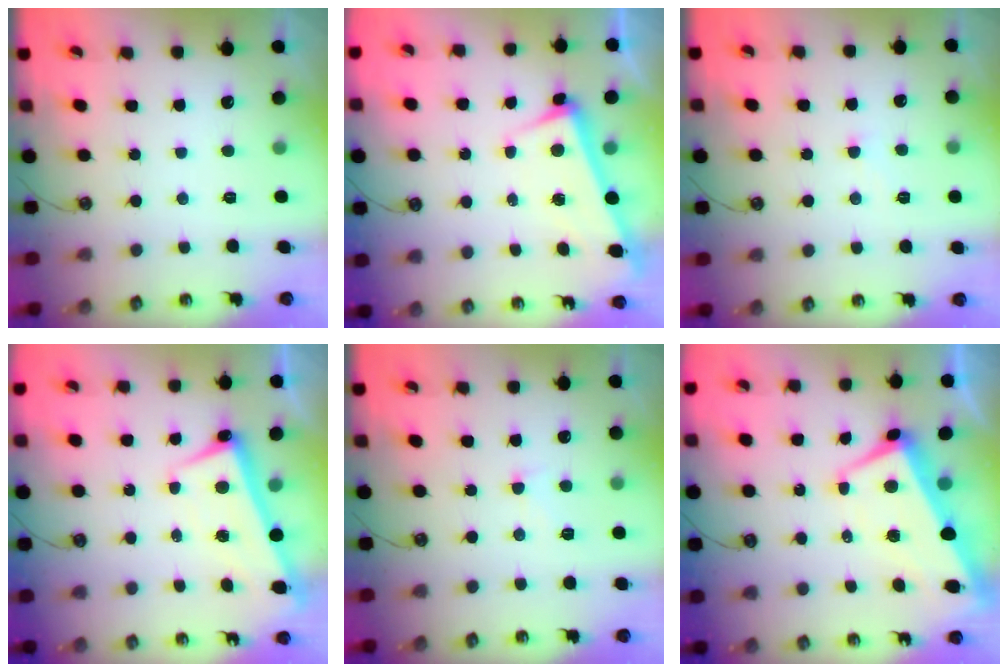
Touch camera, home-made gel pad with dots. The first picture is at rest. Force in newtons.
{"total": 3.3, "press": 3.2, "slide": 1.0}
{"total": 2.4, "press": 2.4, "slide": 0.3}
{"total": 2.6, "press": 2.5, "slide": 0.7}
{"total": 0.9, "press": 0.3, "slide": 0.8}
{"total": 1.6, "press": 0.9, "slide": 1.3}